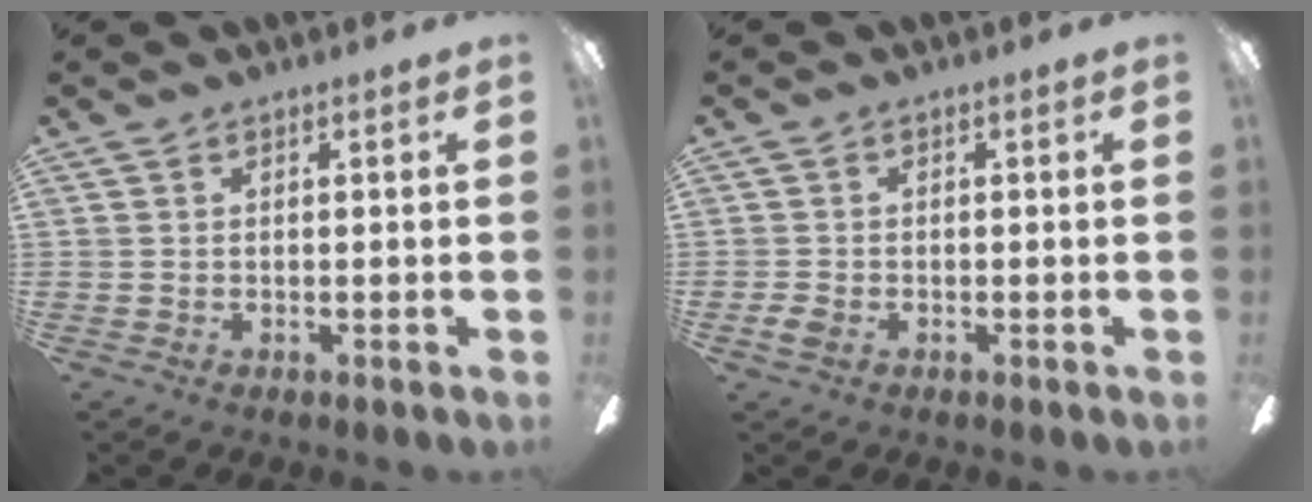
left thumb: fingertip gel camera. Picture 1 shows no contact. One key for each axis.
{"total": 2.4, "fx": -0.9, "fy": 1.4, "fz": 1.7, "tx": -0.042, "ty": 0.002, "tz": -0.021}